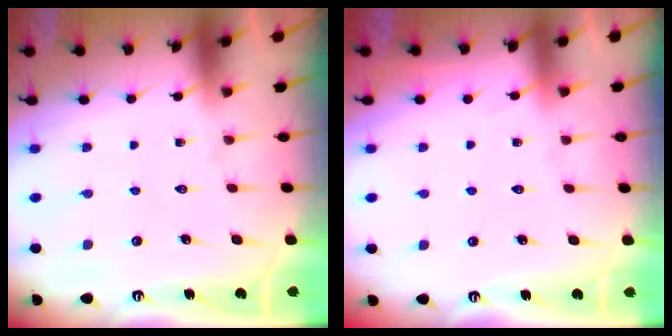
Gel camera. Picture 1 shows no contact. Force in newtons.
{"total": 2.8, "press": 2.8, "slide": 0.4}